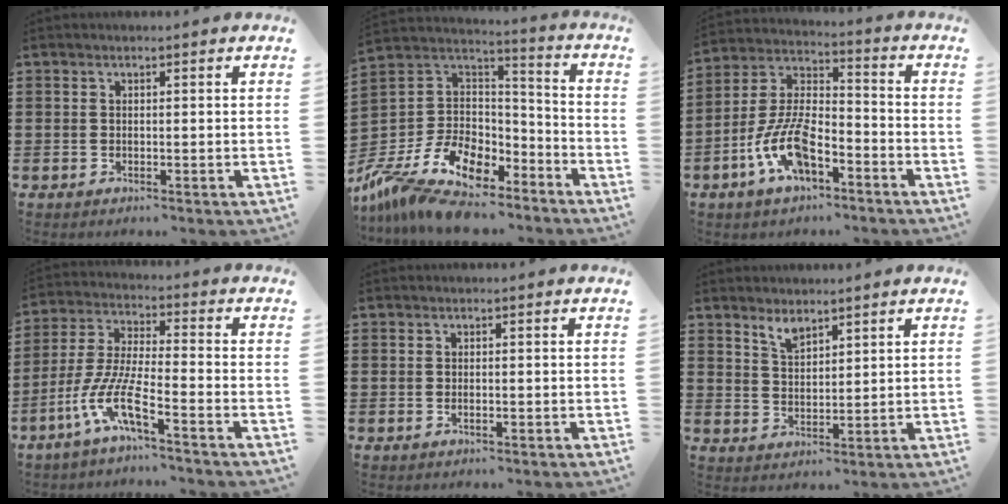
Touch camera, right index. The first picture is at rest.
{"total": 13.2, "force": [-8.9, 7.3, 6.5], "torque": [-0.150, 0.020, -0.158]}
{"total": 10.4, "force": [-5.6, 4.7, 7.4], "torque": [-0.177, 0.000, -0.111]}
{"total": 9.0, "force": [-5.6, 1.2, 7.0], "torque": [-0.178, -0.020, -0.117]}
{"total": 0.6, "force": [-0.2, 0.1, 0.6], "torque": [-0.013, -0.005, -0.003]}
{"total": 3.0, "force": [2.5, 1.2, 1.1], "torque": [-0.029, 0.002, 0.047]}